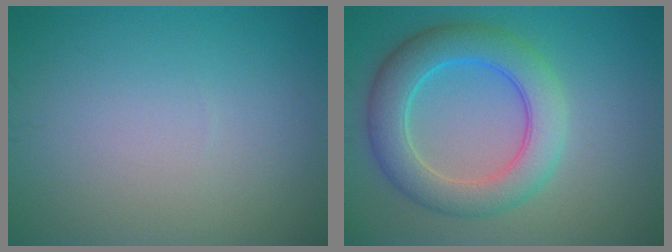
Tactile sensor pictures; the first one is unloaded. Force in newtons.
{"total": 6.6, "press": 6.6, "slide": 0.1}